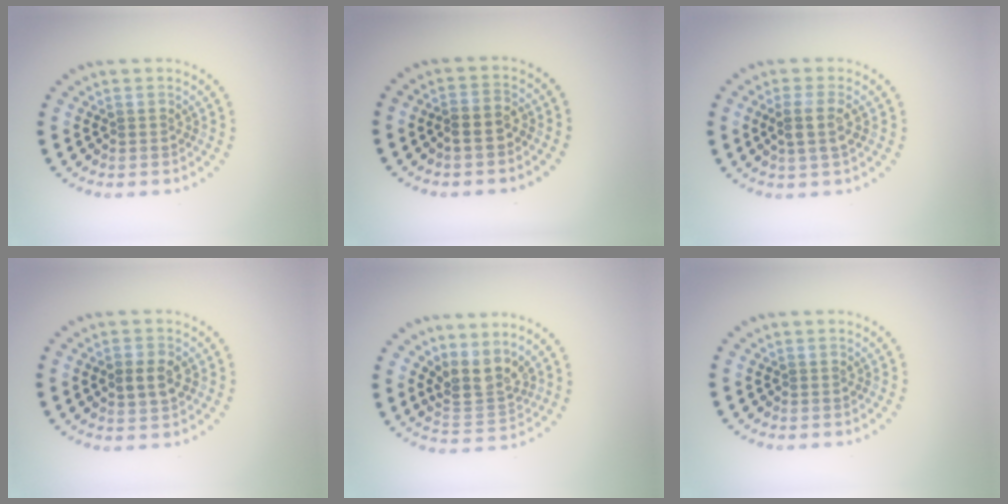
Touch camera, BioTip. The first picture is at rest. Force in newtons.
{"total": 1.5, "press": 1.3, "slide": 0.6}
{"total": 2.2, "press": 2.0, "slide": 0.9}
{"total": 2.7, "press": 2.7, "slide": 0.1}
{"total": 3.4, "press": 2.5, "slide": 2.3}
{"total": 0.0}